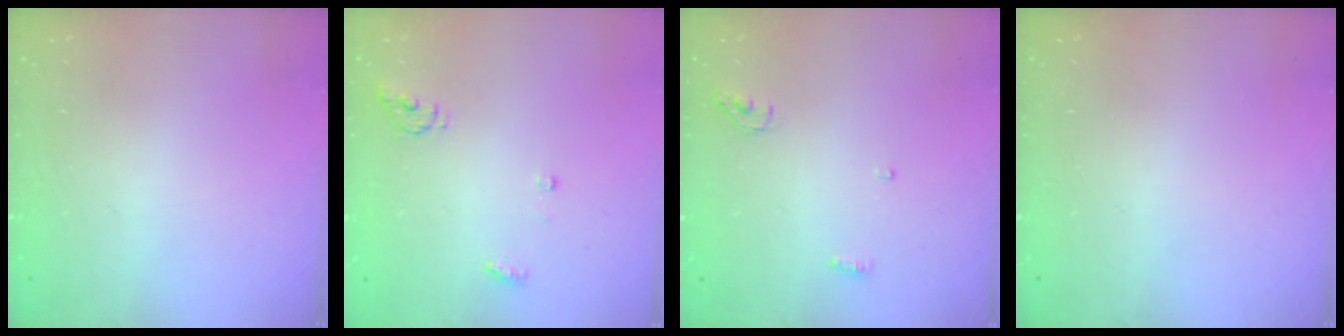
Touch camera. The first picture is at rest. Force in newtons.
{"total": 5.2, "press": 5.2, "slide": 0.0}
{"total": 3.7, "press": 3.6, "slide": 0.9}
{"total": 0.0}